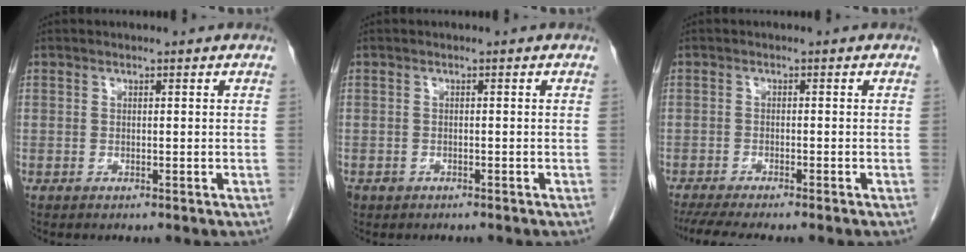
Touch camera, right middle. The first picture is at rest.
{"total": 1.0, "force": [-0.7, 0.7, 0.1], "torque": [-0.009, 0.002, -0.010]}
{"total": 7.7, "force": [-6.4, 0.2, 4.2], "torque": [-0.055, -0.014, -0.101]}